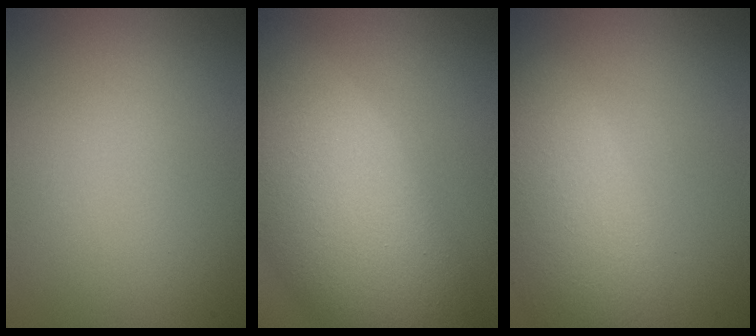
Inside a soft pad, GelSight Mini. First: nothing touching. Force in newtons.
{"total": 13.2, "press": 13.1, "slide": 1.2}
{"total": 7.5, "press": 7.5, "slide": 0.7}